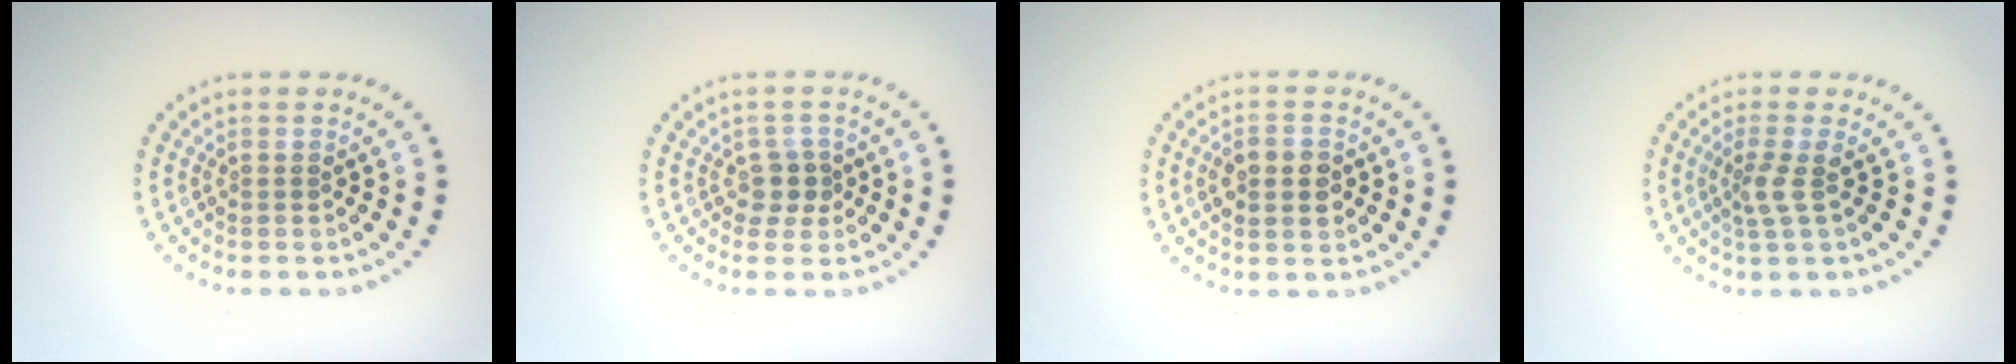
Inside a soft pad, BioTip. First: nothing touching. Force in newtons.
{"total": 1.8, "press": 1.4, "slide": 1.1}
{"total": 3.1, "press": 3.1, "slide": 0.1}
{"total": 1.9, "press": 1.4, "slide": 1.4}